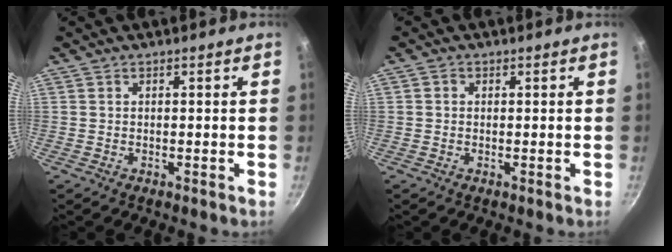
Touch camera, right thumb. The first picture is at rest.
{"total": 0.9, "force": [0.2, 0.8, 0.3], "torque": [-0.005, 0.004, 0.002]}